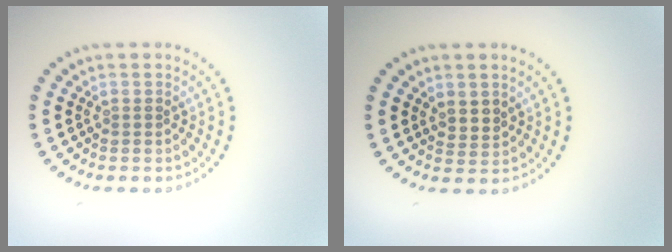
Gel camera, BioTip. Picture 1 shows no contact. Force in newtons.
{"total": 1.5, "press": 1.3, "slide": 0.7}